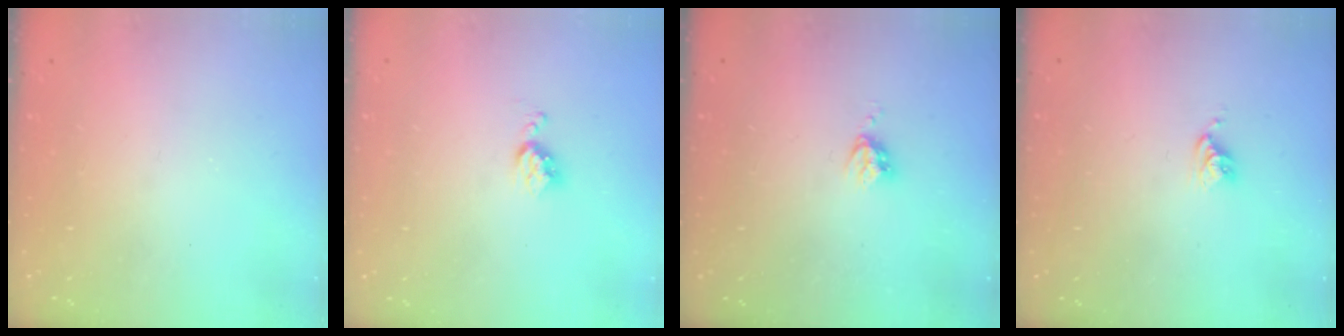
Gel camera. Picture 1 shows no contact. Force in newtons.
{"total": 4.3, "press": 4.3, "slide": 0.5}
{"total": 4.0, "press": 3.9, "slide": 0.6}
{"total": 3.9, "press": 3.8, "slide": 0.3}